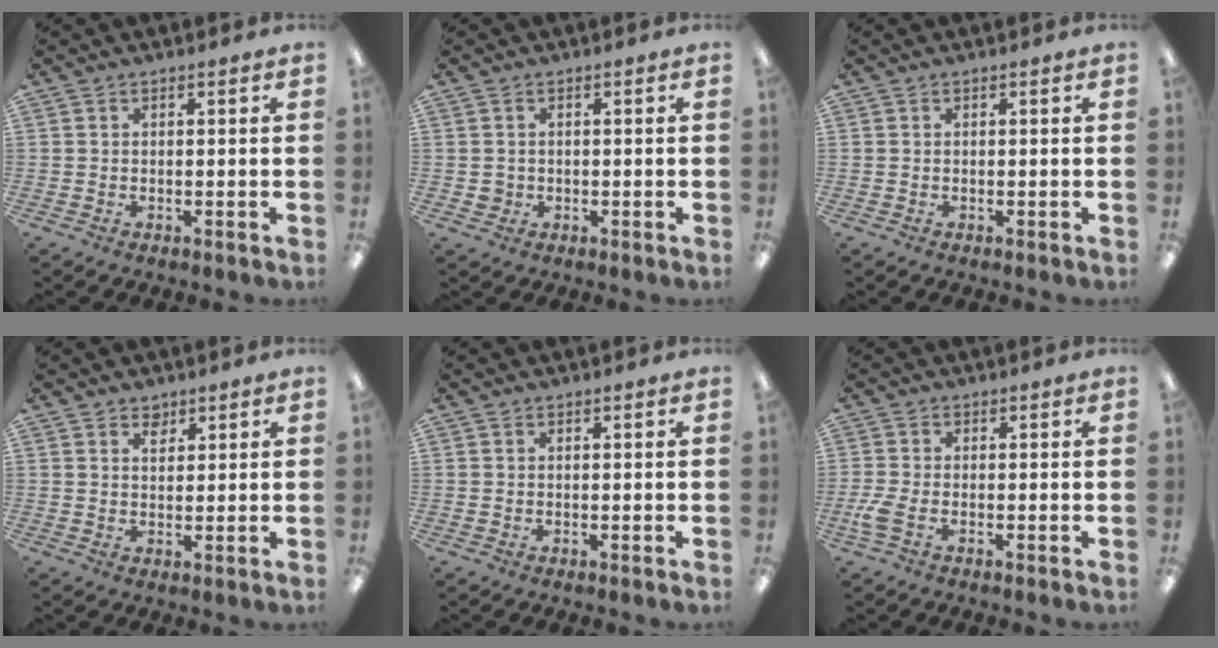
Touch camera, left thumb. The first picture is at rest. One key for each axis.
{"total": 2.0, "fx": 0.0, "fy": 2.0, "fz": 0.5, "tx": -0.002, "ty": 0.001, "tz": -0.003}
{"total": 0.0}
{"total": 2.6, "fx": 2.0, "fy": 1.6, "fz": 0.7, "tx": 0.009, "ty": -0.011, "tz": 0.033}
{"total": 0.0}
{"total": 3.6, "fx": -1.1, "fy": 1.8, "fz": 2.9, "tx": -0.072, "ty": -0.003, "tz": -0.024}